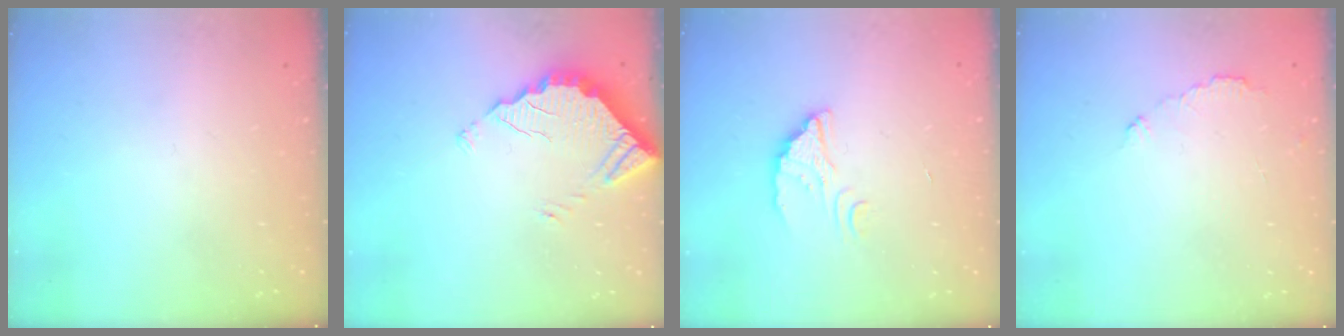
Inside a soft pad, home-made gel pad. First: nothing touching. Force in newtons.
{"total": 3.6, "press": 3.6, "slide": 0.2}
{"total": 2.9, "press": 2.9, "slide": 0.1}
{"total": 4.0, "press": 4.0, "slide": 0.4}